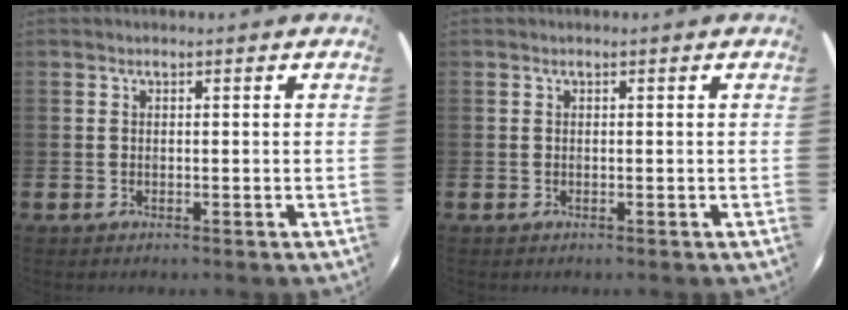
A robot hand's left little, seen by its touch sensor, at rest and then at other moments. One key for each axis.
{"total": 0.0}